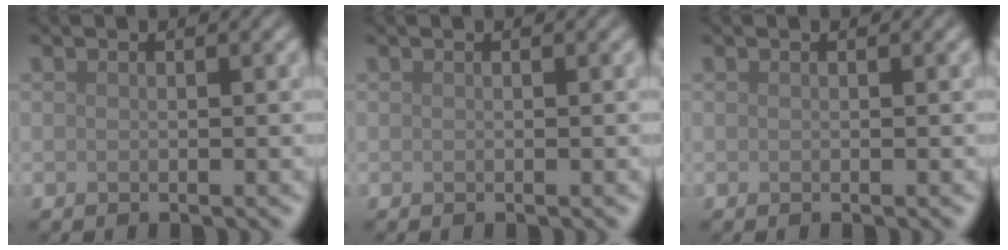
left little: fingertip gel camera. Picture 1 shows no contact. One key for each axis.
{"total": 0.0}
{"total": 0.0}